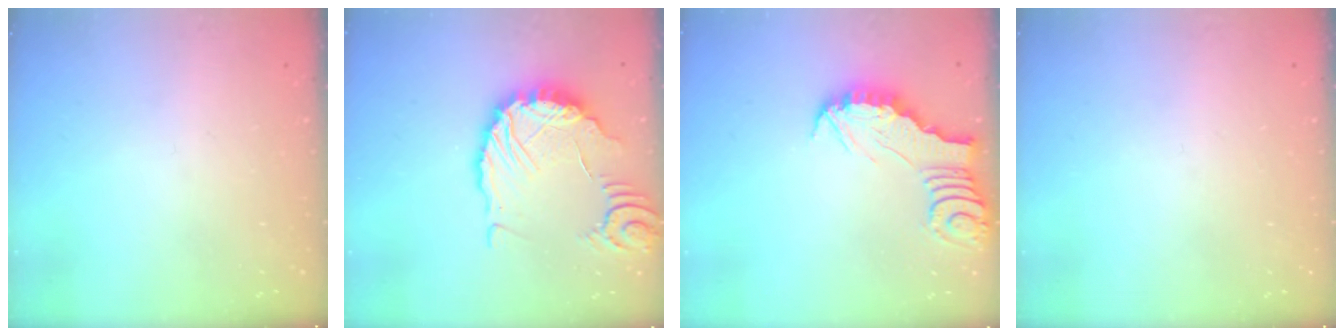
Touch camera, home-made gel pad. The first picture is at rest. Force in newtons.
{"total": 8.2, "press": 8.2, "slide": 1.1}
{"total": 2.9, "press": 2.9, "slide": 0.3}
{"total": 0.0}